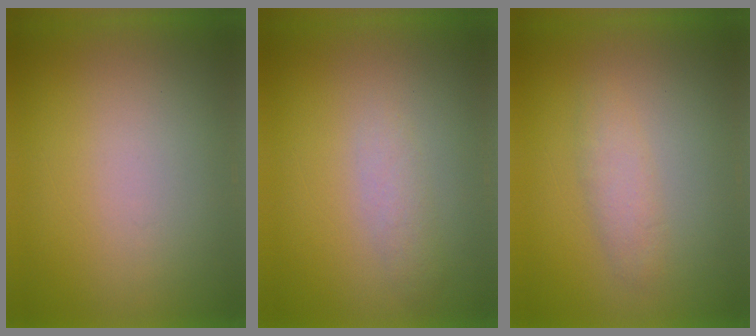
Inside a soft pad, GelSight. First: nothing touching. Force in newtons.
{"total": 1.8}
{"total": 2.3}